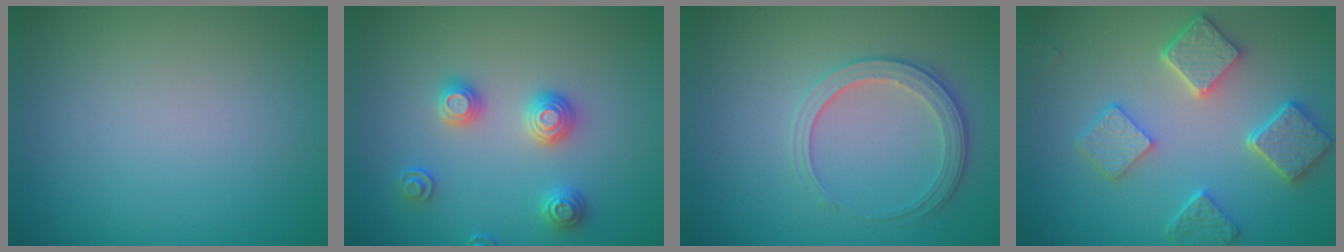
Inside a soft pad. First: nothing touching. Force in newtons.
{"total": 2.8, "press": 2.7, "slide": 0.8}
{"total": 2.7, "press": 2.5, "slide": 1.2}
{"total": 5.5, "press": 4.4, "slide": 3.2}